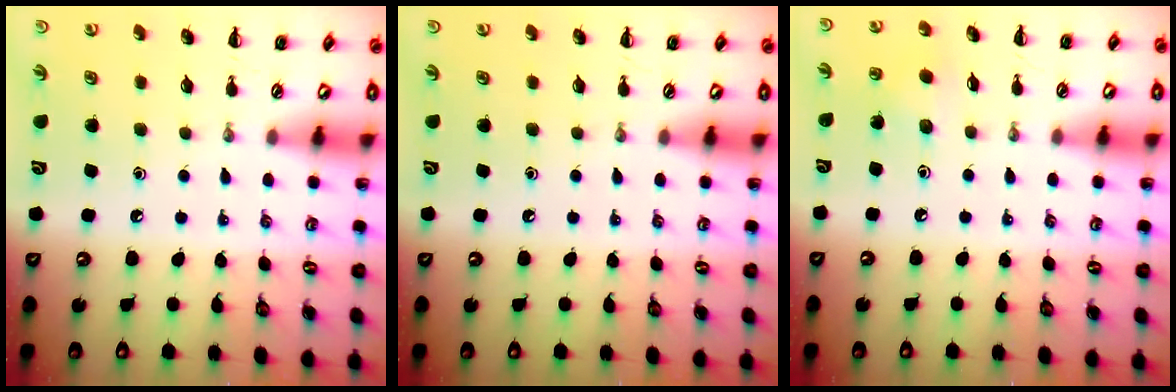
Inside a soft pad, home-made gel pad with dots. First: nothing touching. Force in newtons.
{"total": 0.0}
{"total": 2.7, "press": 2.6, "slide": 0.6}